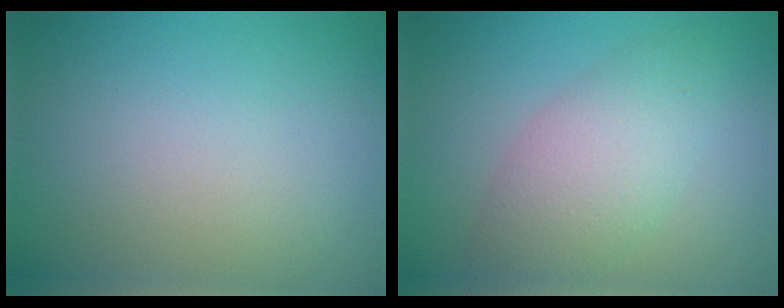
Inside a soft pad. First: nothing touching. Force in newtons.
{"total": 4.6, "press": 4.6, "slide": 0.1}